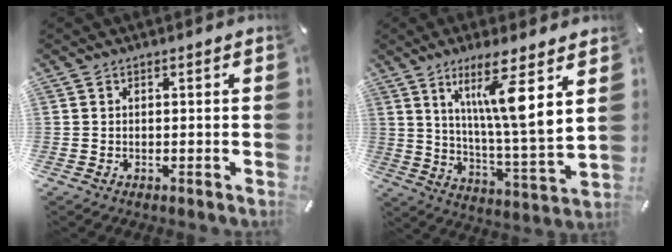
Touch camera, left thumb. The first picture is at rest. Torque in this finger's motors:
{"motor_torque": [0.92, 0.27, 2.00, -0.77, 0.22]}